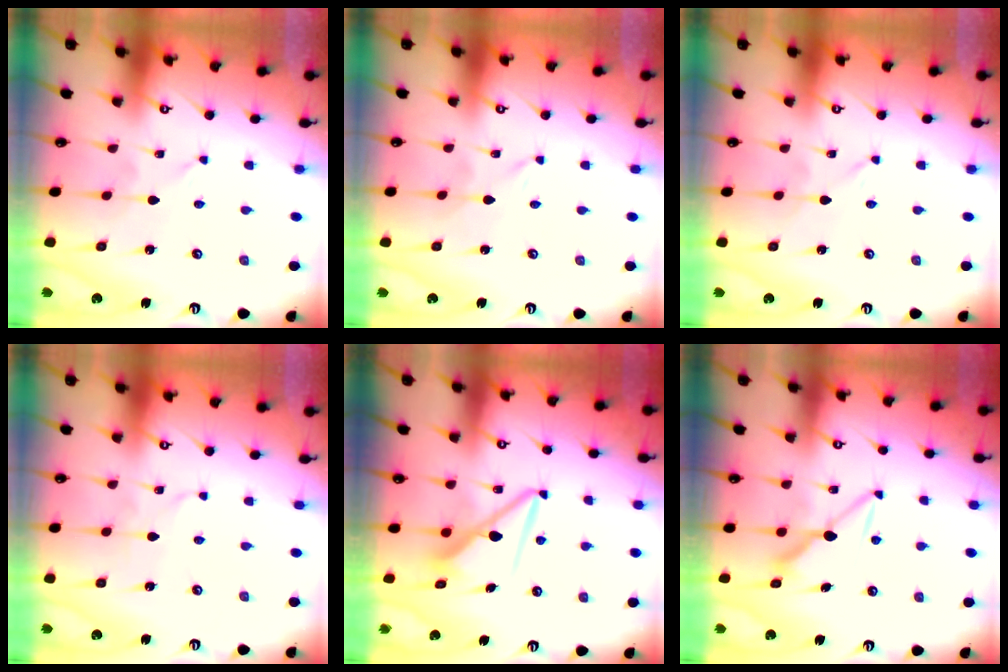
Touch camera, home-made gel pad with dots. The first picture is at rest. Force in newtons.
{"total": 0.0}
{"total": 0.0}
{"total": 1.2, "press": 1.2, "slide": 0.1}
{"total": 9.0, "press": 9.0, "slide": 0.6}
{"total": 9.1, "press": 9.1, "slide": 0.5}